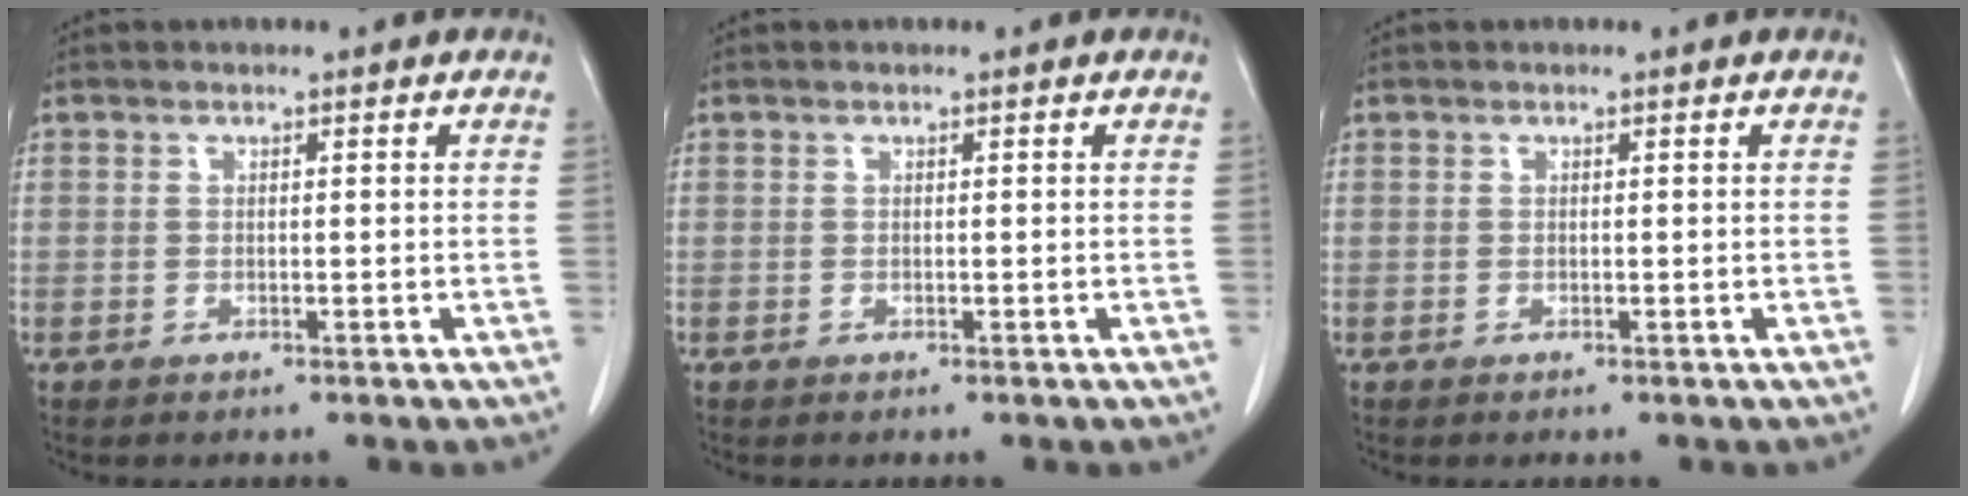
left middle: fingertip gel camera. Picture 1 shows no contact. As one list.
[{"total": 0.0}, {"total": 0.0}]